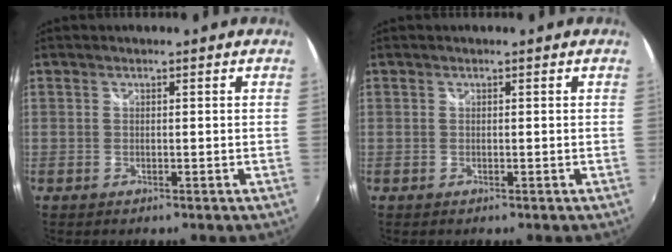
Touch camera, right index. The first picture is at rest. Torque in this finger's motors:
{"motor_torque": [0.00, 0.00, 0.00, -0.01]}